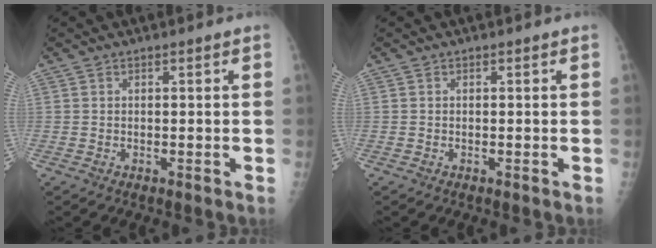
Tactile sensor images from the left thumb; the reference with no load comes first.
{"total": 0.0}